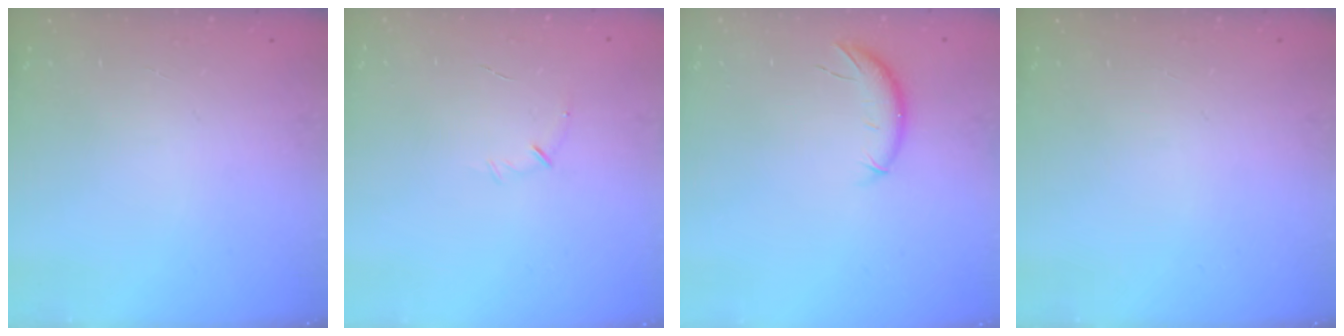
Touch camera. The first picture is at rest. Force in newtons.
{"total": 4.7, "press": 4.6, "slide": 1.2}
{"total": 6.6, "press": 6.6, "slide": 0.6}
{"total": 0.0}